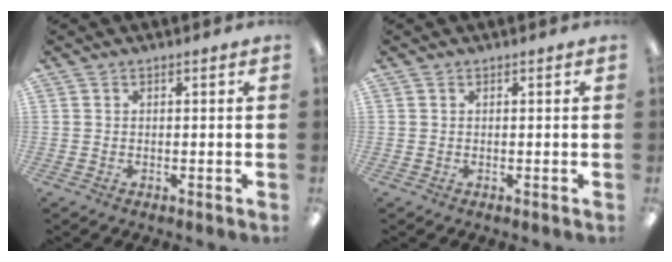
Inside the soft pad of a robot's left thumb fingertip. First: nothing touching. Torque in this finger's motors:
{"motor_torque": [-0.08, 0.08, -0.14, 0.14, 0.00]}